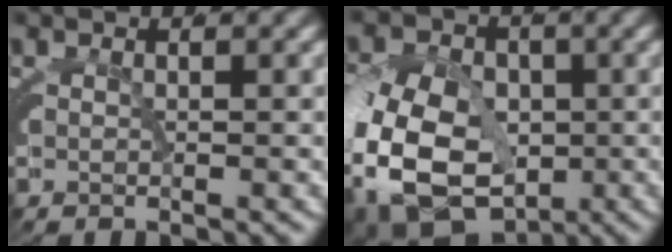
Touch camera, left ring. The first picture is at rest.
{"total": 12.7, "force": [-5.0, 10.3, 5.4], "torque": [-0.137, -0.060, -0.075]}